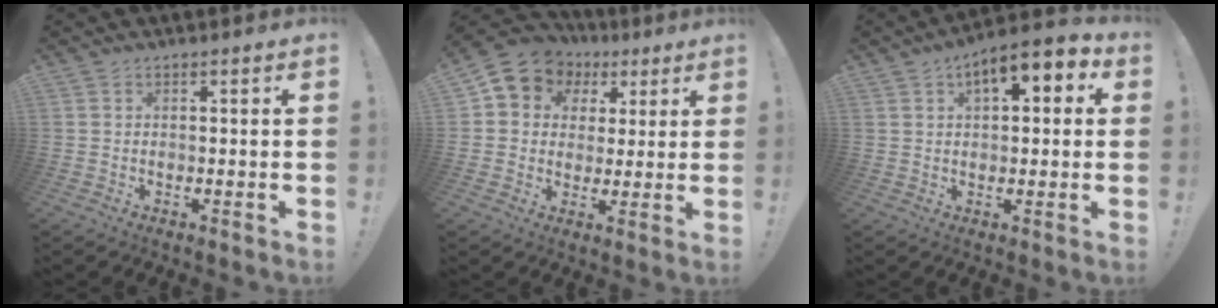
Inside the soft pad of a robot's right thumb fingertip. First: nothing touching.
{"total": 8.6, "force": [3.4, 7.5, 2.5], "torque": [-0.043, -0.018, 0.070]}
{"total": 7.6, "force": [3.5, 3.2, 6.0], "torque": [-0.080, -0.014, 0.056]}